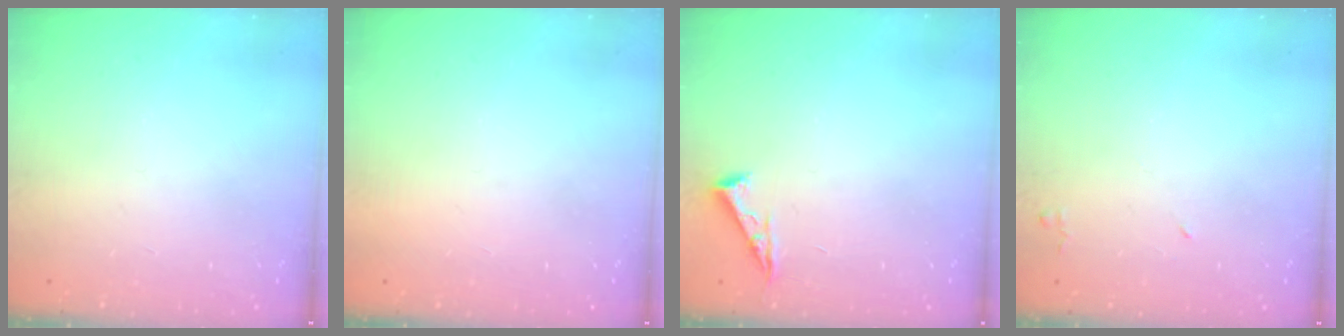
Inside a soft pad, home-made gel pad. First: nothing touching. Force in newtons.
{"total": 1.6, "press": 1.6, "slide": 0.1}
{"total": 4.3, "press": 4.3, "slide": 0.6}
{"total": 4.0, "press": 3.9, "slide": 0.7}